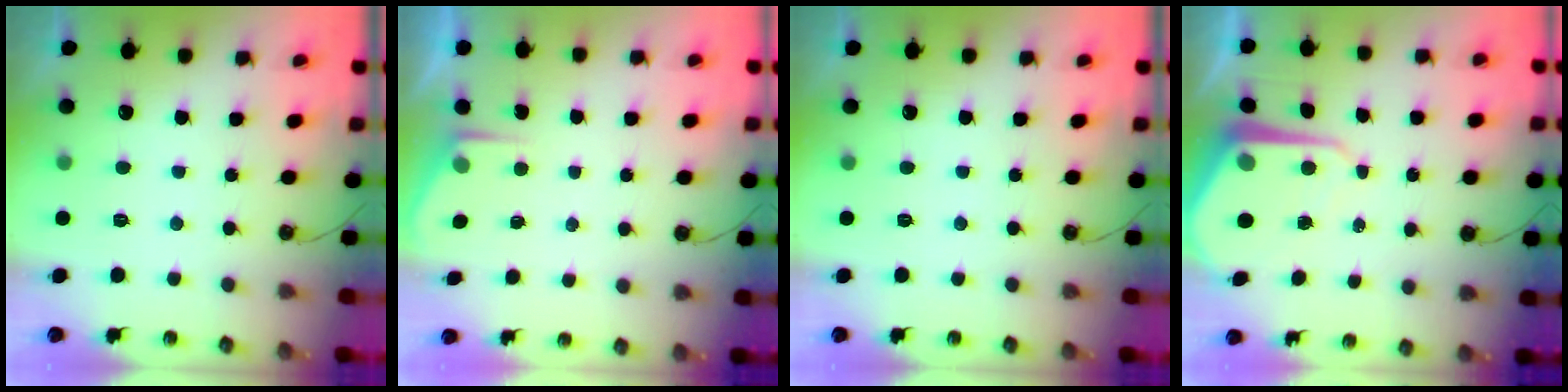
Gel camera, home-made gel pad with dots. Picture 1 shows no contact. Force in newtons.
{"total": 2.6, "press": 2.5, "slide": 0.4}
{"total": 0.0}
{"total": 8.6, "press": 8.5, "slide": 0.7}